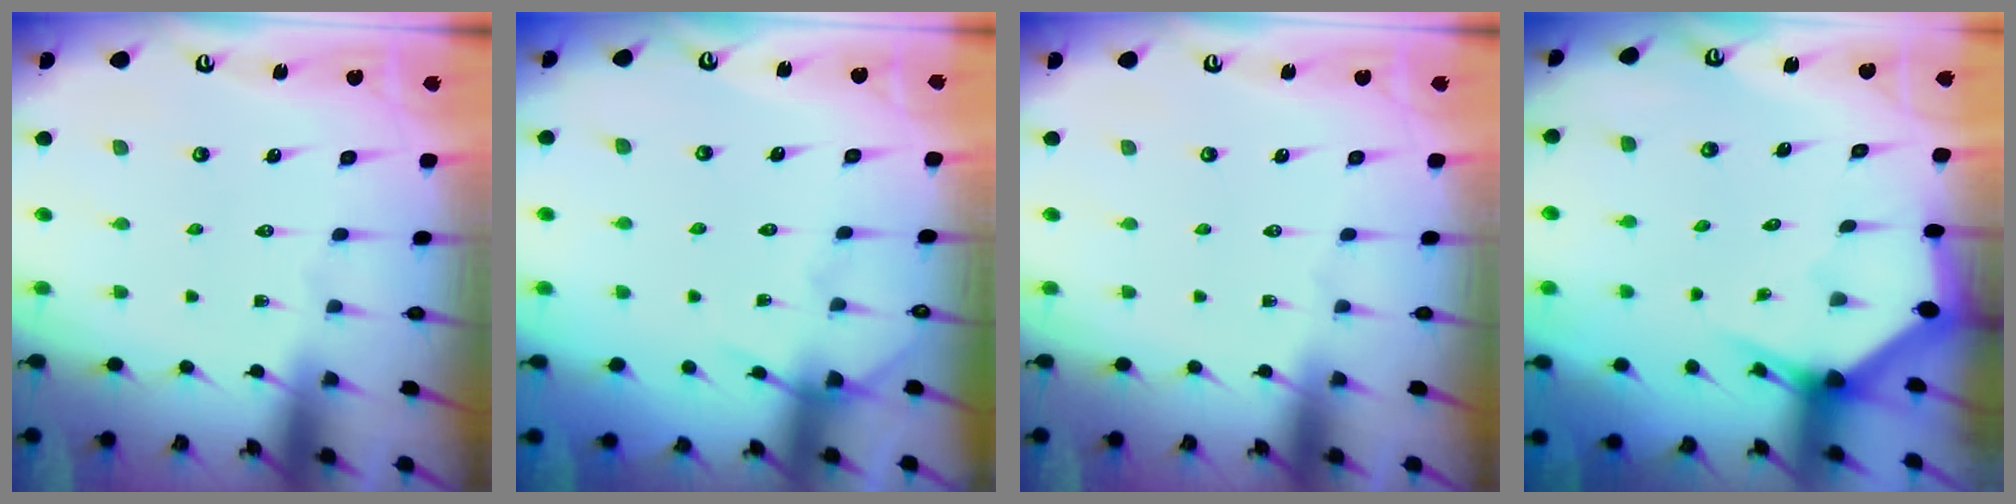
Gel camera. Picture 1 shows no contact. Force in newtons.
{"total": 5.3, "press": 5.3, "slide": 0.5}
{"total": 0.0}
{"total": 2.7, "press": 2.7, "slide": 0.2}